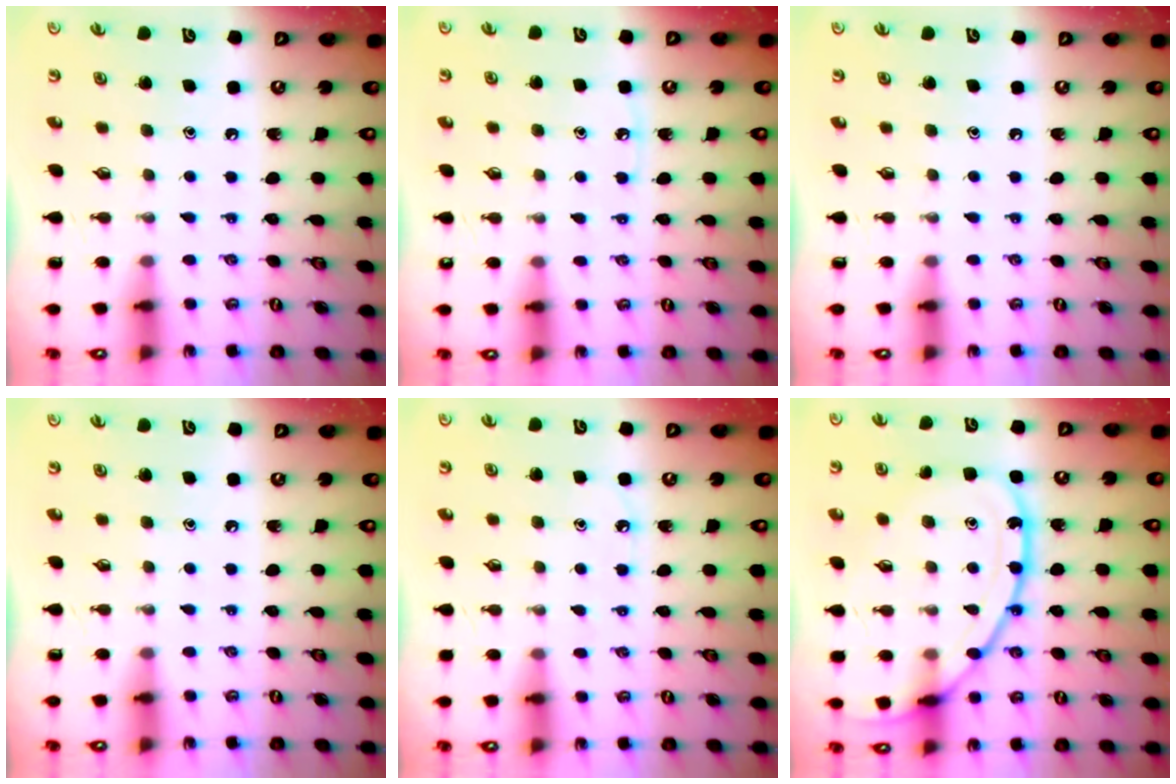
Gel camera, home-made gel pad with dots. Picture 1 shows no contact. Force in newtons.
{"total": 3.1, "press": 3.0, "slide": 0.5}
{"total": 0.0}
{"total": 0.0}
{"total": 3.5, "press": 3.4, "slide": 0.5}
{"total": 15.6, "press": 15.6, "slide": 0.8}